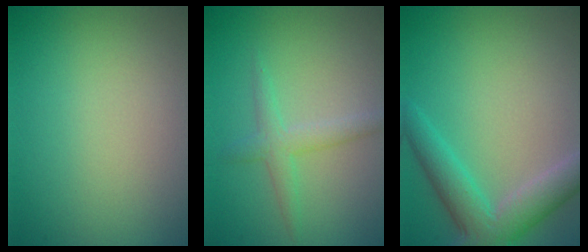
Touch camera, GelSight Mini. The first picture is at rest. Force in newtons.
{"total": 2.2, "press": 2.2, "slide": 0.1}
{"total": 5.3, "press": 5.3, "slide": 0.4}